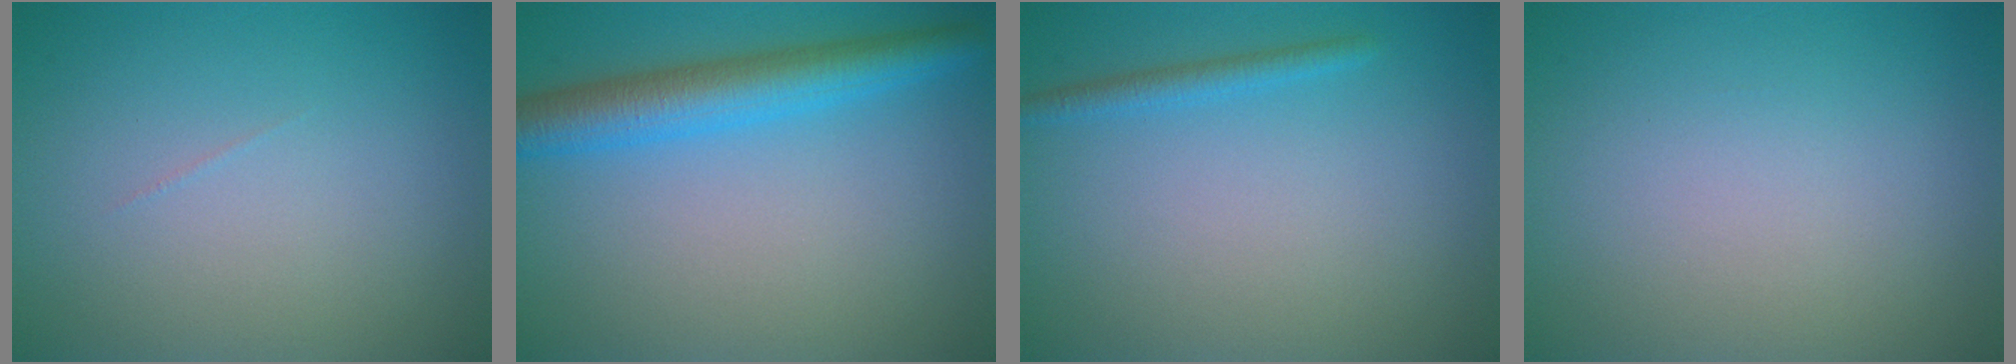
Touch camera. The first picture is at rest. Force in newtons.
{"total": 5.2, "press": 5.2, "slide": 0.0}
{"total": 1.5, "press": 1.4, "slide": 0.1}
{"total": 0.0}